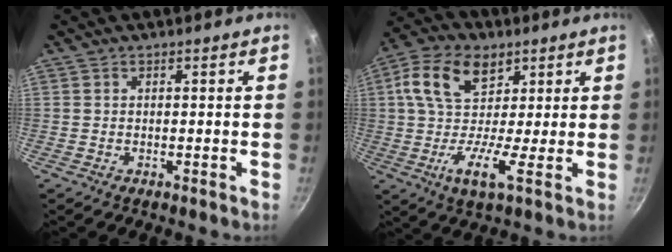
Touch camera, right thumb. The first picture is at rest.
{"total": 12.9, "force": [3.4, 7.4, 10.0], "torque": [-0.173, 0.003, 0.040]}